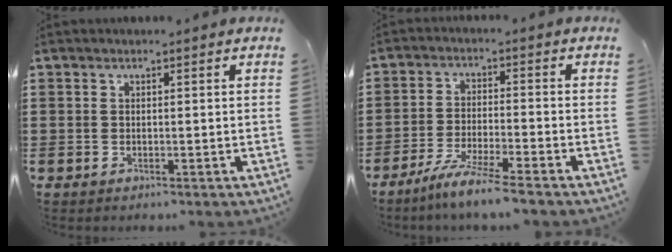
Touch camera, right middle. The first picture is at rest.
{"total": 5.9, "force": [-5.1, -0.6, 2.8], "torque": [-0.055, -0.017, -0.095]}